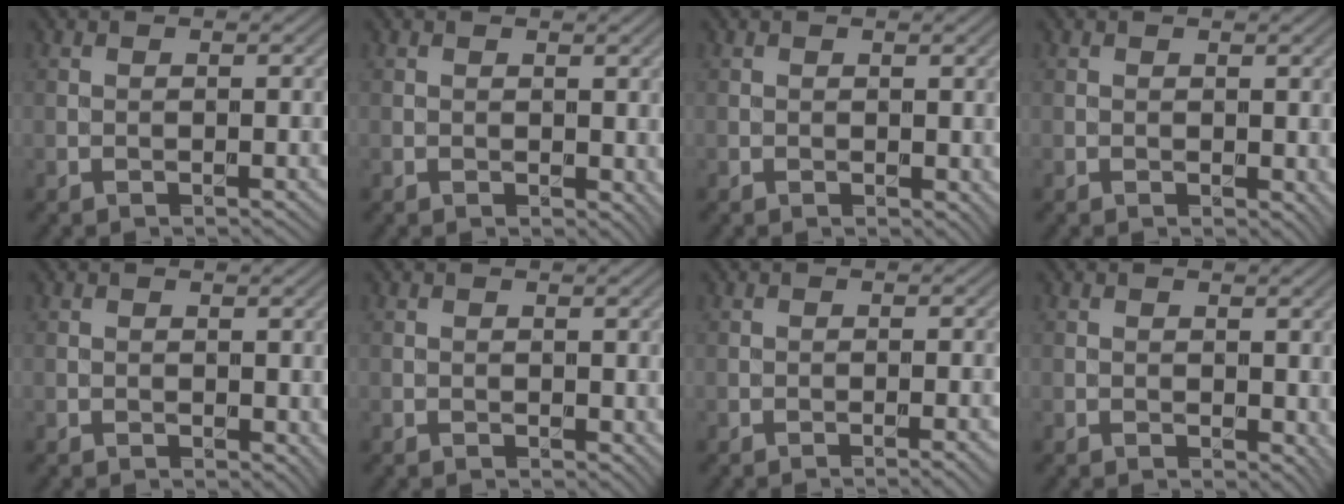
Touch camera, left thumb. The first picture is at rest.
{"total": 1.4, "force": [0.4, 1.0, 0.9], "torque": [-0.012, -0.004, 0.009]}
{"total": 0.9, "force": [0.2, 0.6, 0.6], "torque": [-0.006, -0.004, 0.005]}
{"total": 1.2, "force": [0.2, 0.8, 0.9], "torque": [-0.010, -0.005, 0.006]}
{"total": 1.2, "force": [0.2, 0.8, 0.8], "torque": [-0.009, -0.004, 0.007]}
{"total": 0.8, "force": [0.2, 0.6, 0.5], "torque": [-0.006, -0.004, 0.006]}
{"total": 1.6, "force": [-0.7, 0.2, 1.4], "torque": [-0.015, 0.003, -0.014]}
{"total": 1.8, "force": [0.4, 1.2, 1.3], "torque": [-0.016, -0.006, 0.009]}